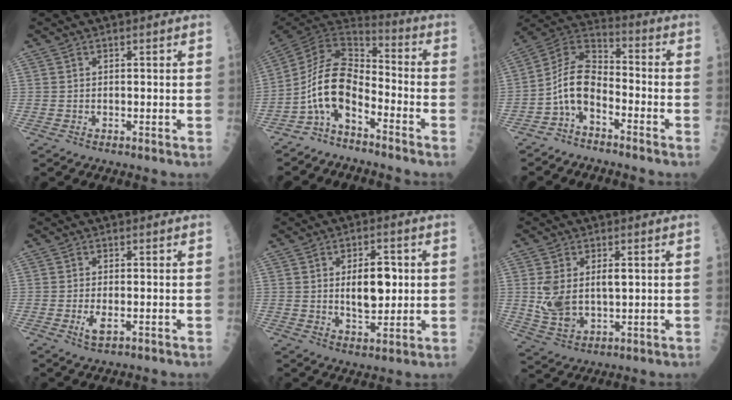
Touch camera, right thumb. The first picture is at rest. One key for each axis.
{"total": 12.2, "fx": -5.7, "fy": 6.0, "fz": 8.9, "tx": -0.149, "ty": 0.083, "tz": -0.115}
{"total": 9.9, "fx": -4.2, "fy": 5.4, "fz": 7.1, "tx": -0.127, "ty": 0.070, "tz": -0.091}
{"total": 2.8, "fx": -0.8, "fy": 1.1, "fz": 2.5, "tx": -0.047, "ty": -0.003, "tz": -0.014}
{"total": 8.8, "fx": 0.9, "fy": 4.6, "fz": 7.4, "tx": -0.087, "ty": -0.004, "tz": 0.020}
{"total": 9.5, "fx": 1.1, "fy": 5.9, "fz": 7.4, "tx": -0.138, "ty": -0.006, "tz": 0.034}